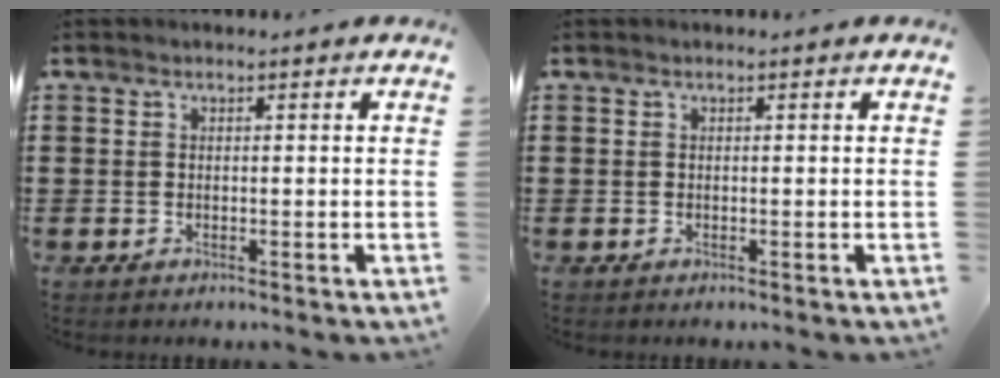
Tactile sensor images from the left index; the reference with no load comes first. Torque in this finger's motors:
{"motor_torque": [-0.01, -0.01, 0.00, 0.00]}